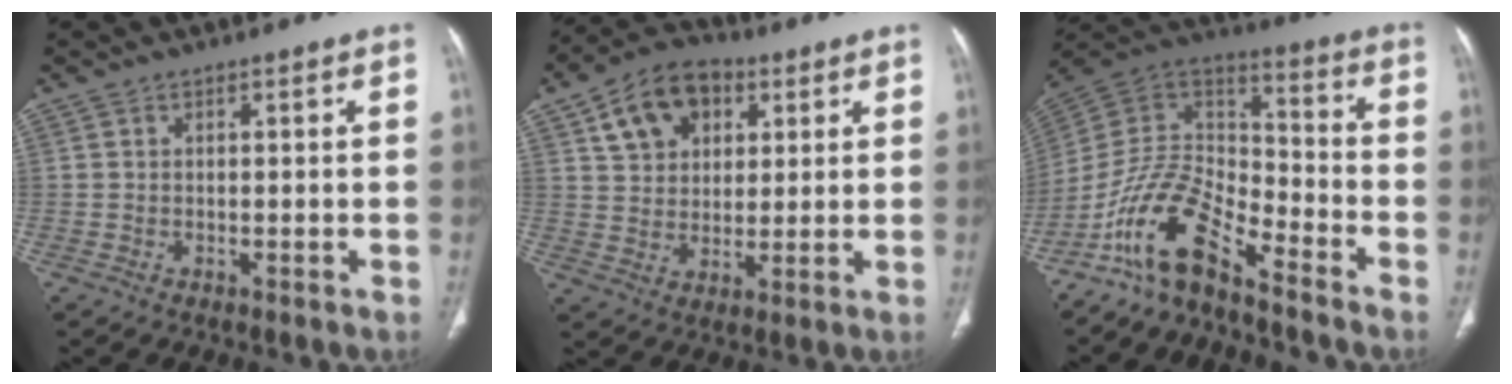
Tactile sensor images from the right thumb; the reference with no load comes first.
{"total": 12.7, "force": [5.3, 9.0, 7.2], "torque": [-0.092, -0.003, 0.087]}
{"total": 14.3, "force": [-10.6, 5.1, 8.1], "torque": [-0.142, 0.093, -0.207]}